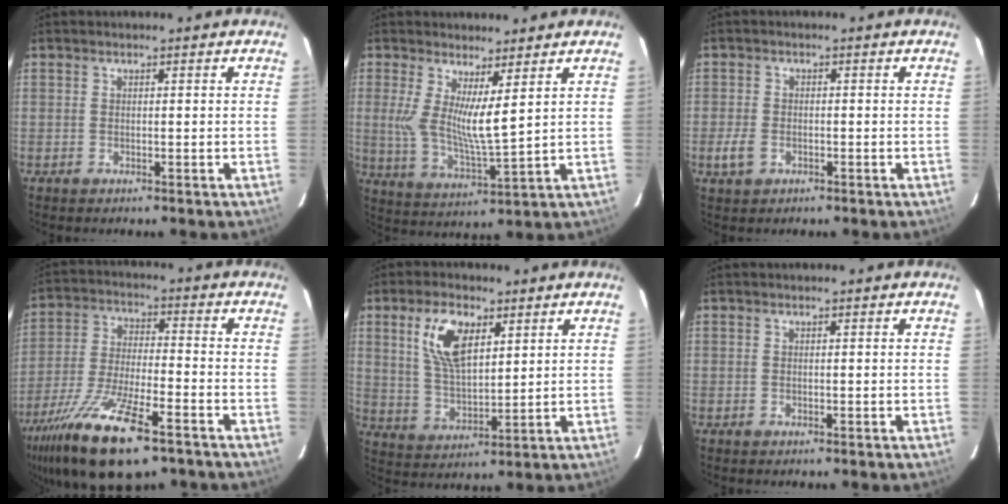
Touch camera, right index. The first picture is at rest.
{"total": 8.1, "force": [3.5, 1.2, 7.2], "torque": [-0.139, -0.023, 0.065]}
{"total": 3.3, "force": [-1.5, 2.2, 1.9], "torque": [-0.047, -0.002, -0.027]}
{"total": 18.9, "force": [-12.3, 5.2, 13.4], "torque": [-0.272, -0.054, -0.226]}
{"total": 10.5, "force": [4.6, 5.1, 8.0], "torque": [-0.152, 0.008, 0.096]}
{"total": 0.0}